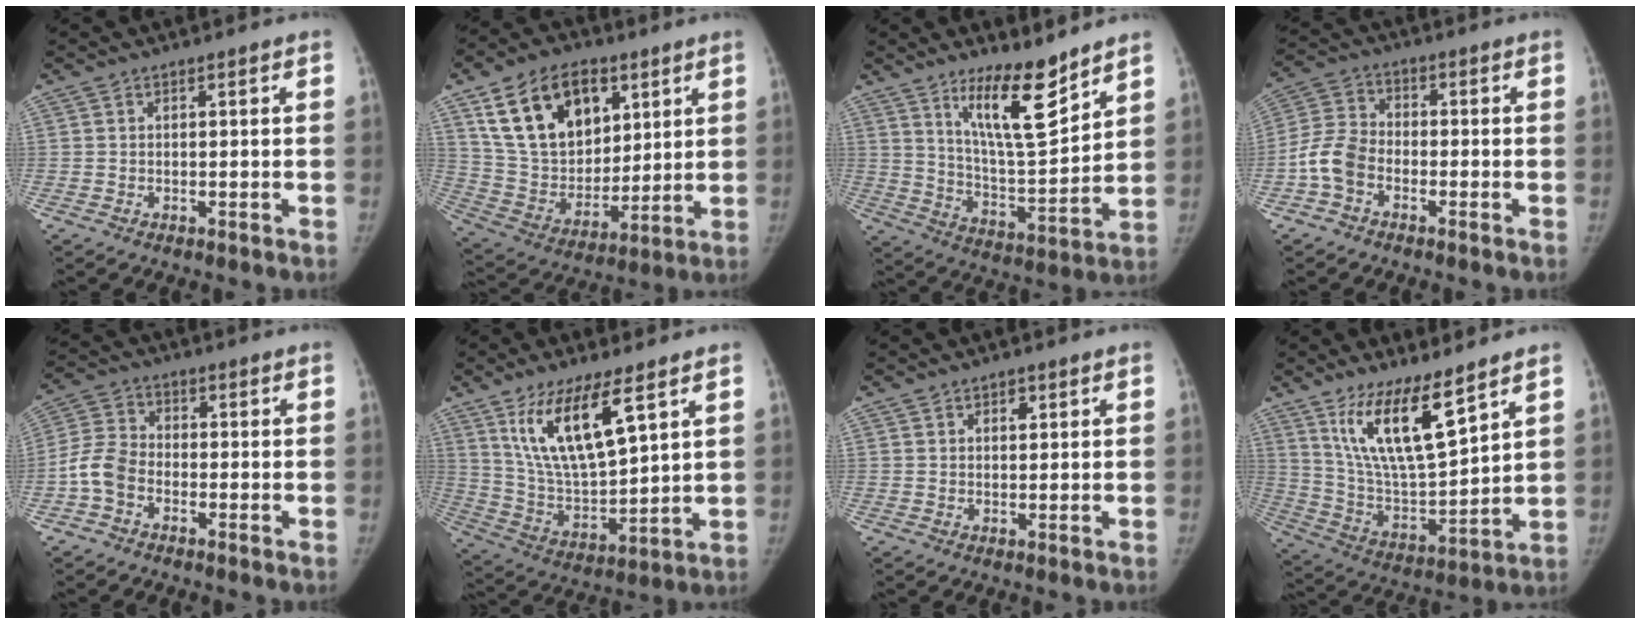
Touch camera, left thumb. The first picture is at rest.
{"total": 21.3, "force": [9.8, 14.1, 12.7], "torque": [-0.184, -0.031, 0.182]}
{"total": 13.9, "force": [9.6, 3.3, 9.5], "torque": [-0.137, -0.083, 0.175]}
{"total": 7.5, "force": [-2.9, 5.2, 4.4], "torque": [-0.086, 0.023, -0.066]}
{"total": 6.7, "force": [-2.6, 4.8, 3.9], "torque": [-0.074, 0.020, -0.061]}
{"total": 16.0, "force": [8.3, 5.2, 12.7], "torque": [-0.221, -0.042, 0.169]}
{"total": 1.9, "force": [0.9, 1.3, 1.0], "torque": [-0.005, -0.003, 0.013]}
{"total": 15.8, "force": [9.7, 4.2, 11.7], "torque": [-0.197, -0.062, 0.199]}